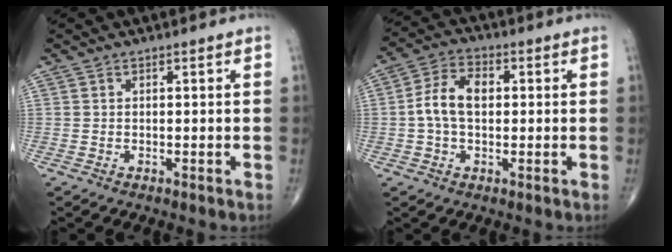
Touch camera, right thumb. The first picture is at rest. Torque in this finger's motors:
{"motor_torque": [0.75, 0.73, 0.91, -0.14, 0.30]}